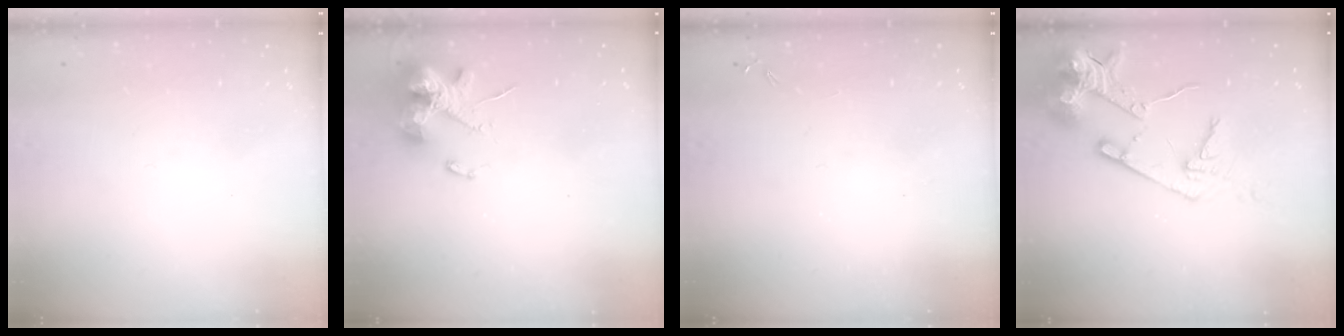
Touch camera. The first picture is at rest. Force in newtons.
{"total": 13.6, "press": 13.4, "slide": 2.1}
{"total": 0.0}
{"total": 15.5, "press": 15.4, "slide": 1.8}